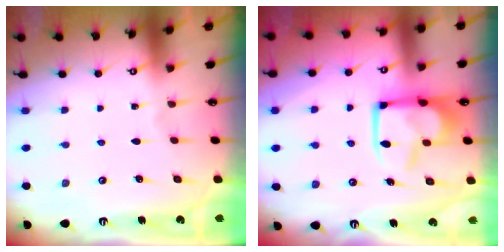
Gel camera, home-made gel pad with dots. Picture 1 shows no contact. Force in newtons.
{"total": 11.3, "press": 11.2, "slide": 1.3}